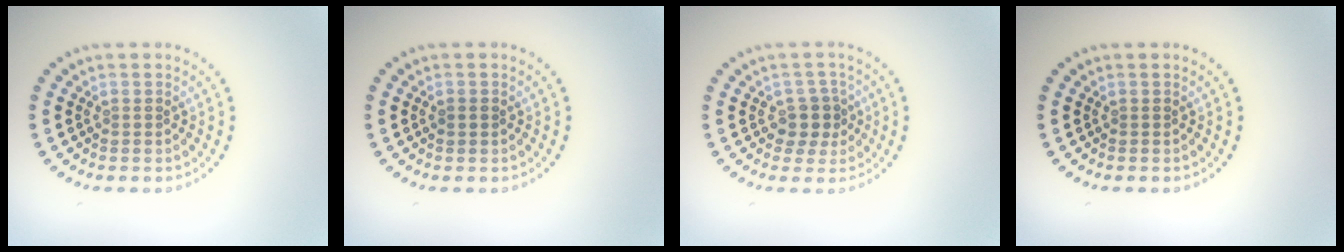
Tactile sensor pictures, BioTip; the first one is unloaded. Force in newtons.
{"total": 1.0, "press": 1.0, "slide": 0.1}
{"total": 2.5, "press": 2.1, "slide": 1.4}
{"total": 0.0}